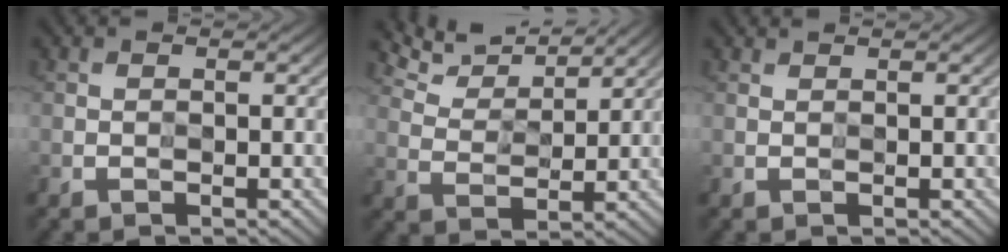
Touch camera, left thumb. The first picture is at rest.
{"total": 6.9, "force": [6.5, 1.5, 1.9], "torque": [-0.055, 0.009, 0.119]}
{"total": 1.0, "force": [0.9, -0.2, 0.0], "torque": [0.003, 0.004, 0.023]}